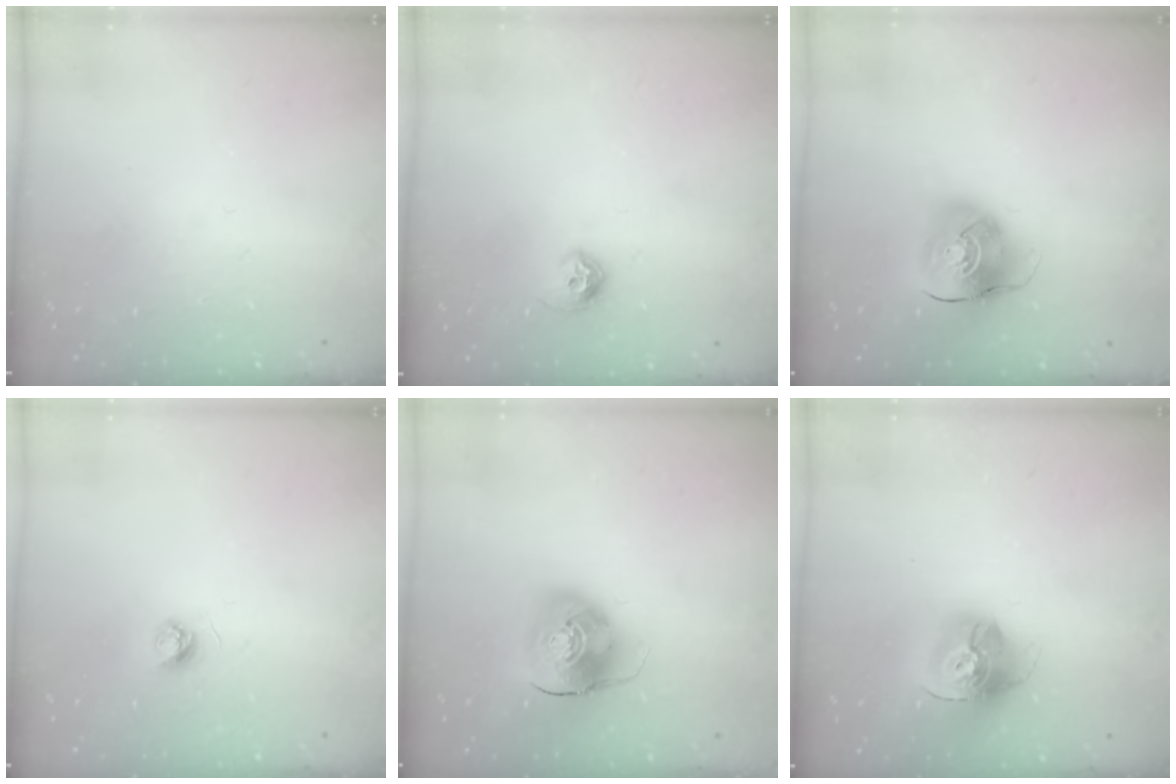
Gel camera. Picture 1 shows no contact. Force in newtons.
{"total": 6.9, "press": 6.8, "slide": 1.0}
{"total": 9.7, "press": 9.6, "slide": 1.4}
{"total": 3.4, "press": 3.4, "slide": 0.4}
{"total": 10.5, "press": 10.4, "slide": 1.8}
{"total": 16.3, "press": 16.2, "slide": 1.5}